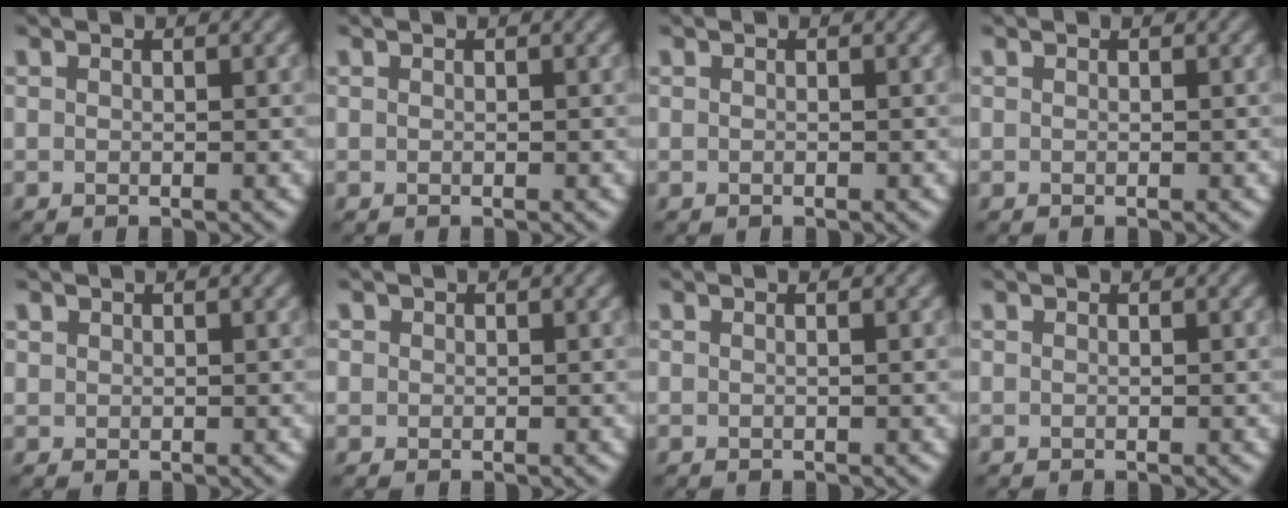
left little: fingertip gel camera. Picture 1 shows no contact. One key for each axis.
{"total": 0.0}
{"total": 0.0}
{"total": 0.0}
{"total": 0.6, "fx": 0.4, "fy": 0.4, "fz": 0.0, "tx": 0.002, "ty": -0.001, "tz": 0.011}
{"total": 0.7, "fx": 0.2, "fy": 0.7, "fz": 0.1, "tx": 0.006, "ty": -0.001, "tz": 0.002}
{"total": 0.6, "fx": 0.2, "fy": 0.2, "fz": 0.5, "tx": -0.006, "ty": 0.002, "tz": -0.004}
{"total": 0.0}